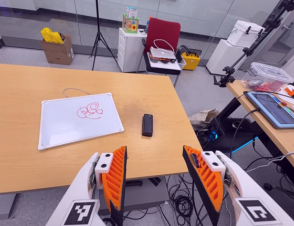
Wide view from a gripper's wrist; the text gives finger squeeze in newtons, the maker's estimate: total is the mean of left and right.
{"total": 0.0}